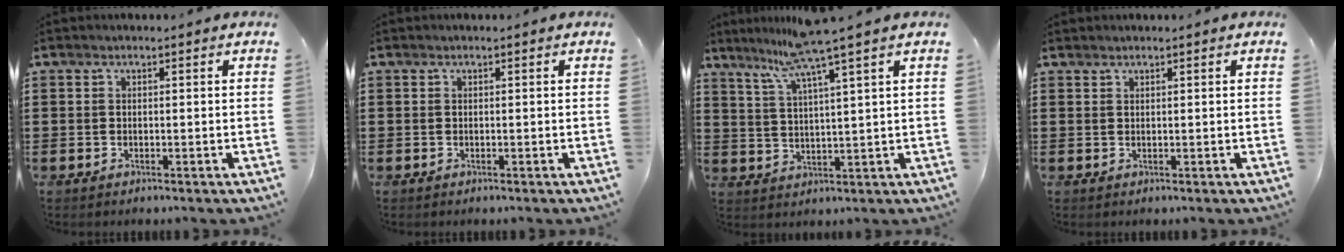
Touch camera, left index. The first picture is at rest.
{"total": 0.0}
{"total": 7.7, "force": [6.0, -1.2, 4.7], "torque": [-0.109, -0.025, 0.100]}
{"total": 0.7, "force": [0.7, 0.1, 0.0], "torque": [-0.002, -0.001, 0.014]}